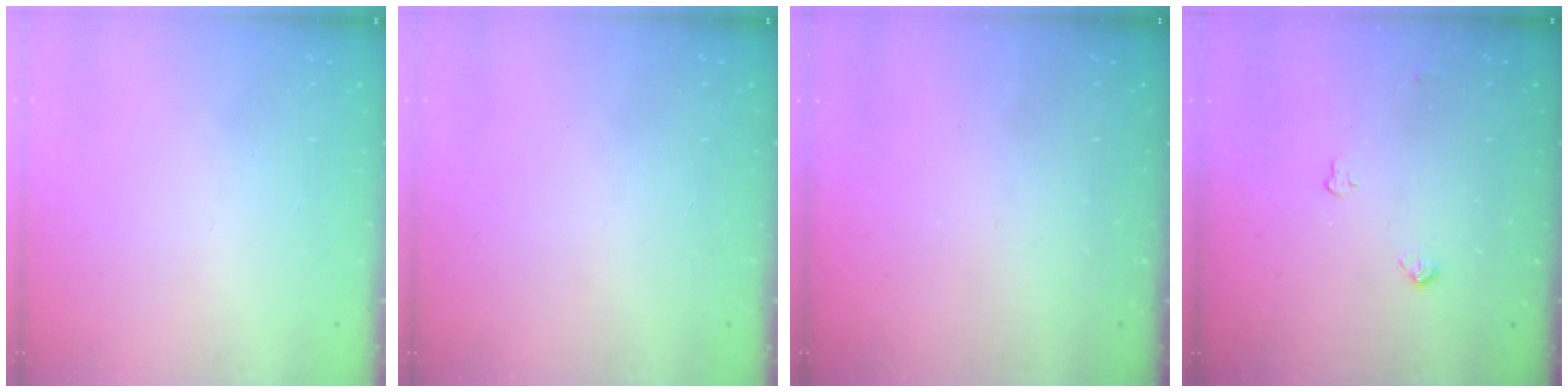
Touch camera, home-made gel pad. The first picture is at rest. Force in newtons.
{"total": 0.0}
{"total": 0.0}
{"total": 4.0, "press": 4.0, "slide": 0.6}